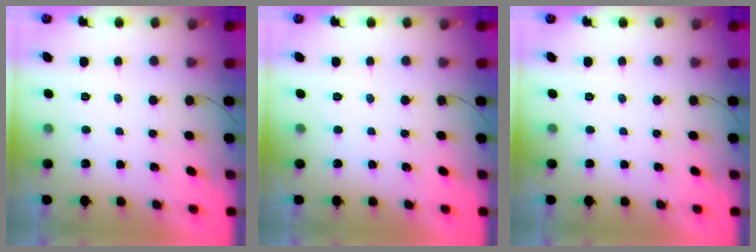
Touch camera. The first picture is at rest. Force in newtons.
{"total": 0.0}
{"total": 0.0}